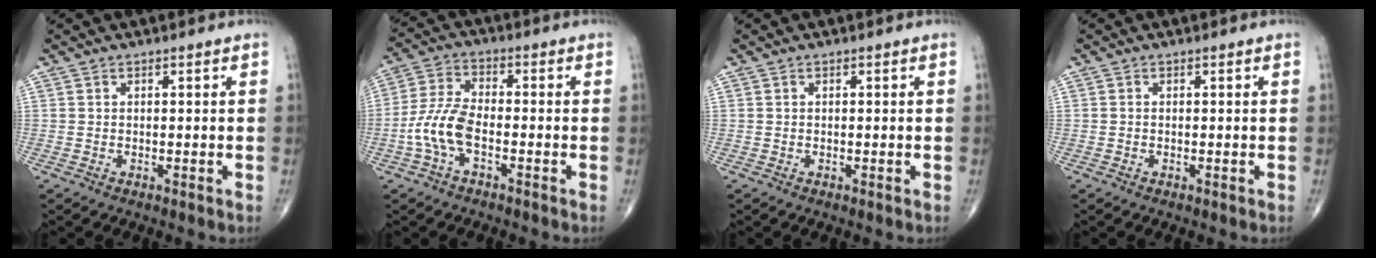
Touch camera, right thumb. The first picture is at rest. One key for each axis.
{"total": 8.2, "fx": -2.7, "fy": 3.8, "fz": 6.7, "tx": -0.152, "ty": 0.026, "tz": -0.057}
{"total": 0.0}
{"total": 0.0}